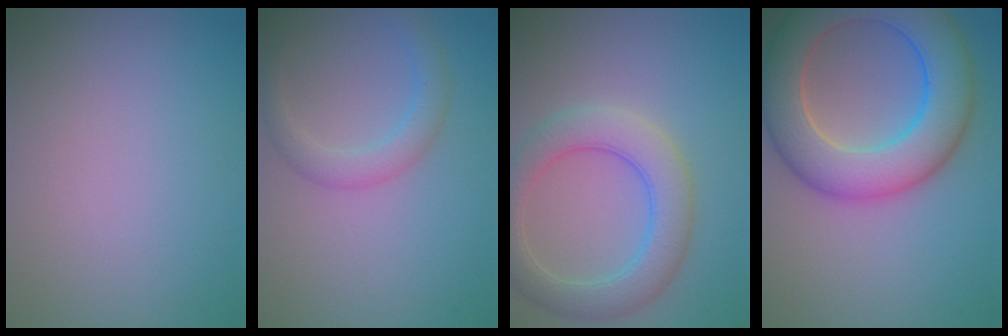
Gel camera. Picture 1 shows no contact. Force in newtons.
{"total": 2.5, "press": 2.5, "slide": 0.1}
{"total": 5.3, "press": 5.3, "slide": 0.3}
{"total": 10.1, "press": 10.1, "slide": 0.3}